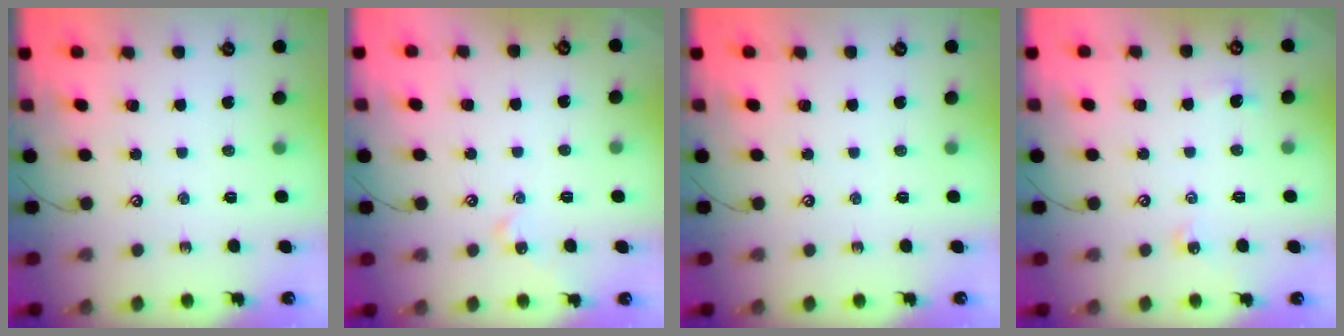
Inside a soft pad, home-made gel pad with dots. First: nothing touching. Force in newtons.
{"total": 0.0}
{"total": 0.0}
{"total": 2.2, "press": 2.2, "slide": 0.4}